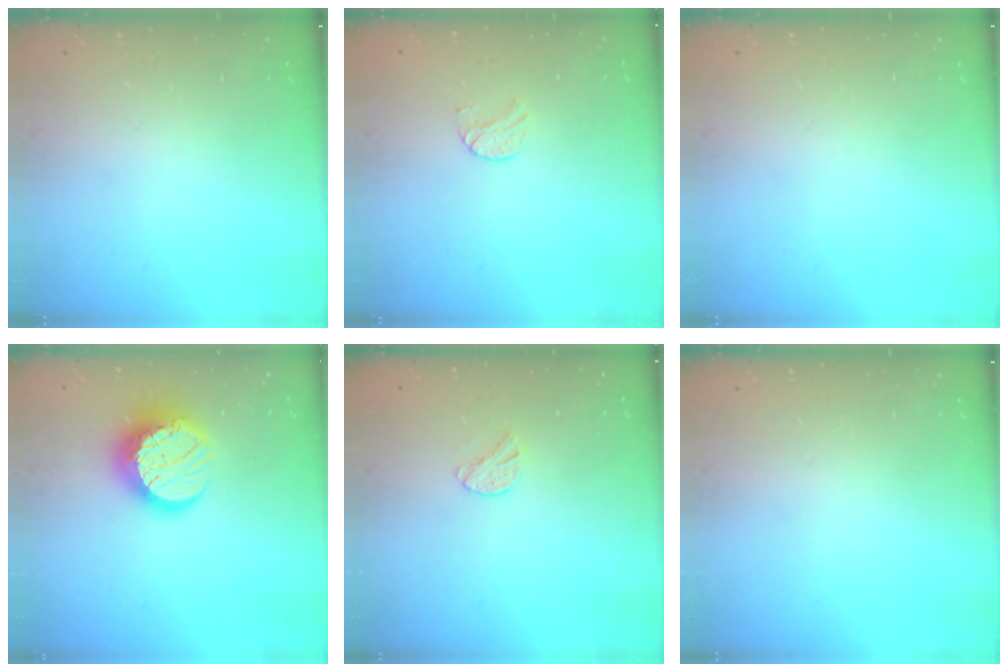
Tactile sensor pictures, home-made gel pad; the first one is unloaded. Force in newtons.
{"total": 5.3, "press": 5.3, "slide": 0.5}
{"total": 0.0}
{"total": 13.4, "press": 13.4, "slide": 0.9}
{"total": 5.8, "press": 5.8, "slide": 0.6}
{"total": 0.0}